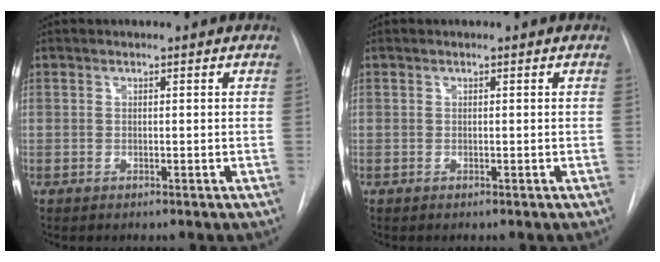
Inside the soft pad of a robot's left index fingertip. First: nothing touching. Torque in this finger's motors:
{"motor_torque": [0.01, 0.01, -0.01, 0.00]}